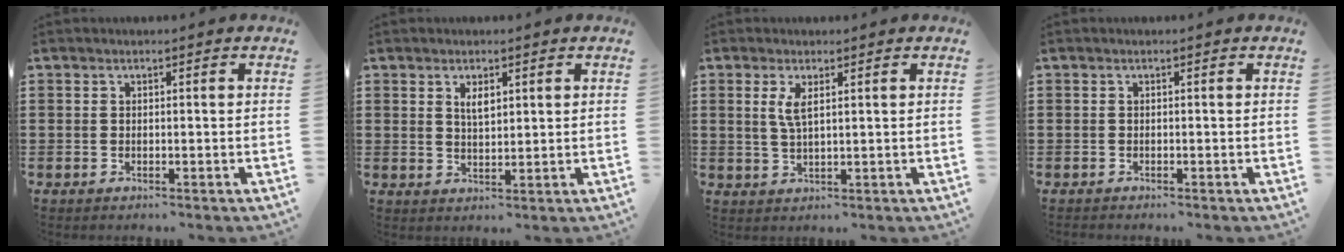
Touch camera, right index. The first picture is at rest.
{"total": 2.5, "force": [1.3, 1.0, 1.9], "torque": [-0.032, 0.001, 0.020]}
{"total": 3.0, "force": [1.1, 0.8, 2.7], "torque": [-0.057, 0.005, 0.018]}
{"total": 0.0}